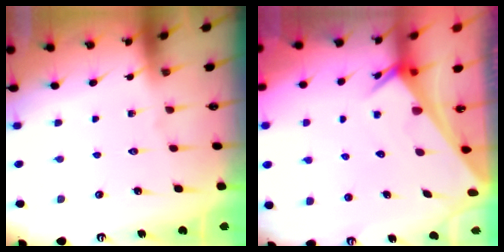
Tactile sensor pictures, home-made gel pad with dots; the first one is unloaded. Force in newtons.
{"total": 2.5, "press": 2.5, "slide": 0.1}